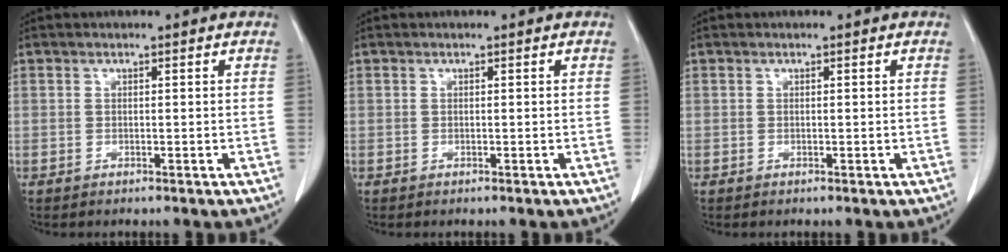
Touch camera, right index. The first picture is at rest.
{"total": 0.0}
{"total": 0.0}